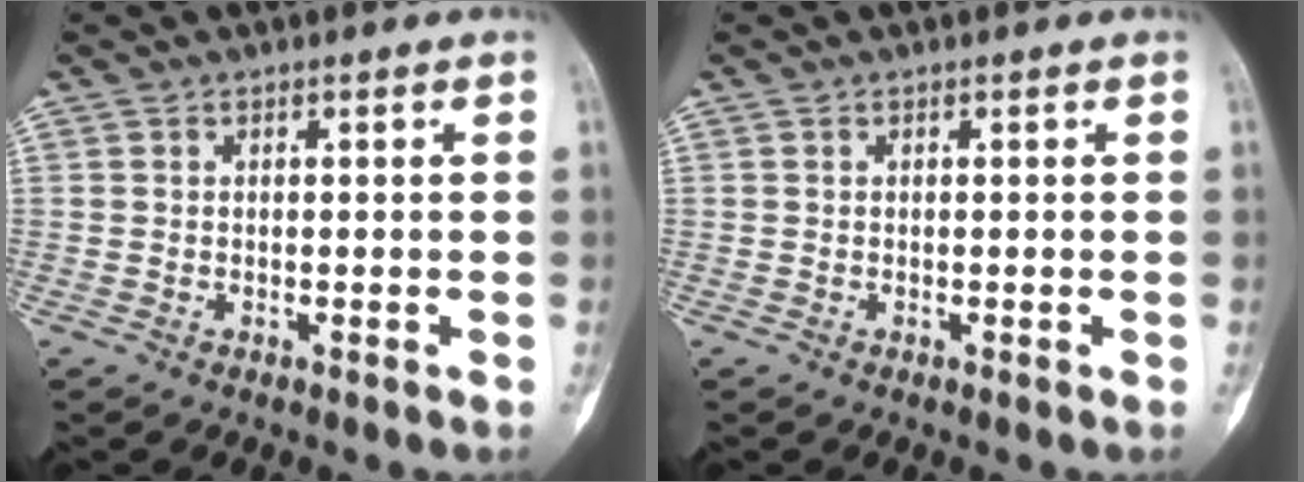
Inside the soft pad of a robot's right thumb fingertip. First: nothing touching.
{"total": 0.0}